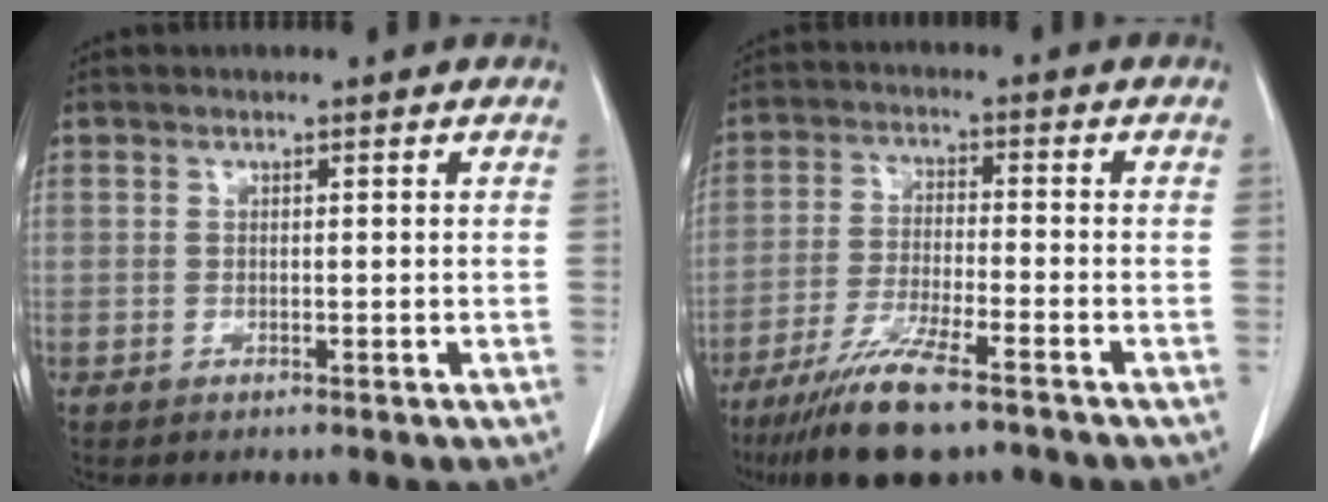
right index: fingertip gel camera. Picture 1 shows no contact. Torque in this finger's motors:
{"motor_torque": [0.93, -0.91, 0.27, 0.15]}